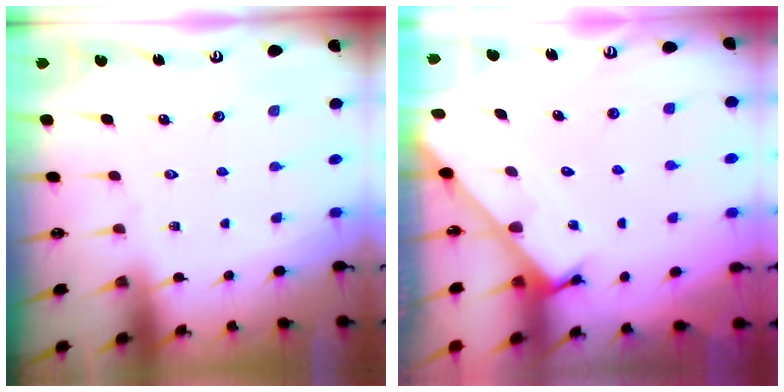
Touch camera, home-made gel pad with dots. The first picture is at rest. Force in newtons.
{"total": 2.5, "press": 2.5, "slide": 0.1}